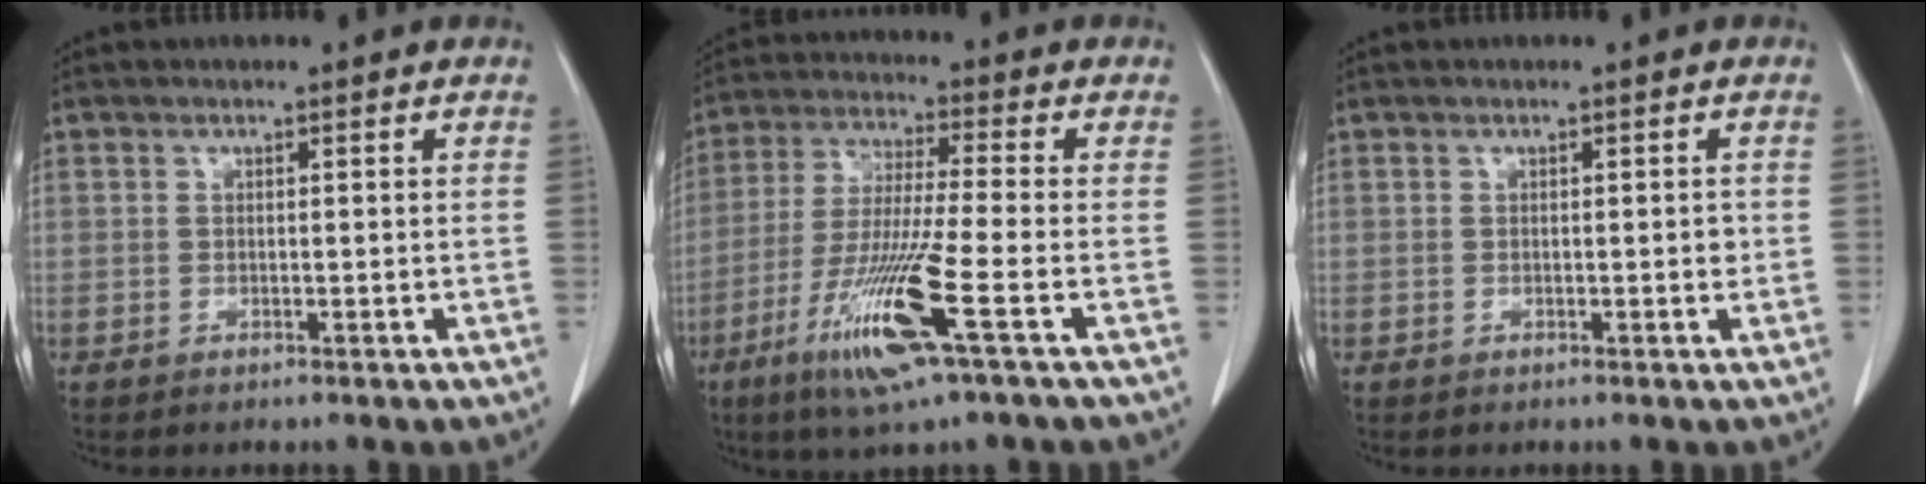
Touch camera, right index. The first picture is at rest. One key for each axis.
{"total": 13.7, "fx": -6.0, "fy": -0.4, "fz": 12.3, "tx": -0.255, "ty": -0.031, "tz": -0.115}
{"total": 0.9, "fx": -0.1, "fy": 0.3, "fz": 0.8, "tx": -0.011, "ty": 0.000, "tz": 0.000}